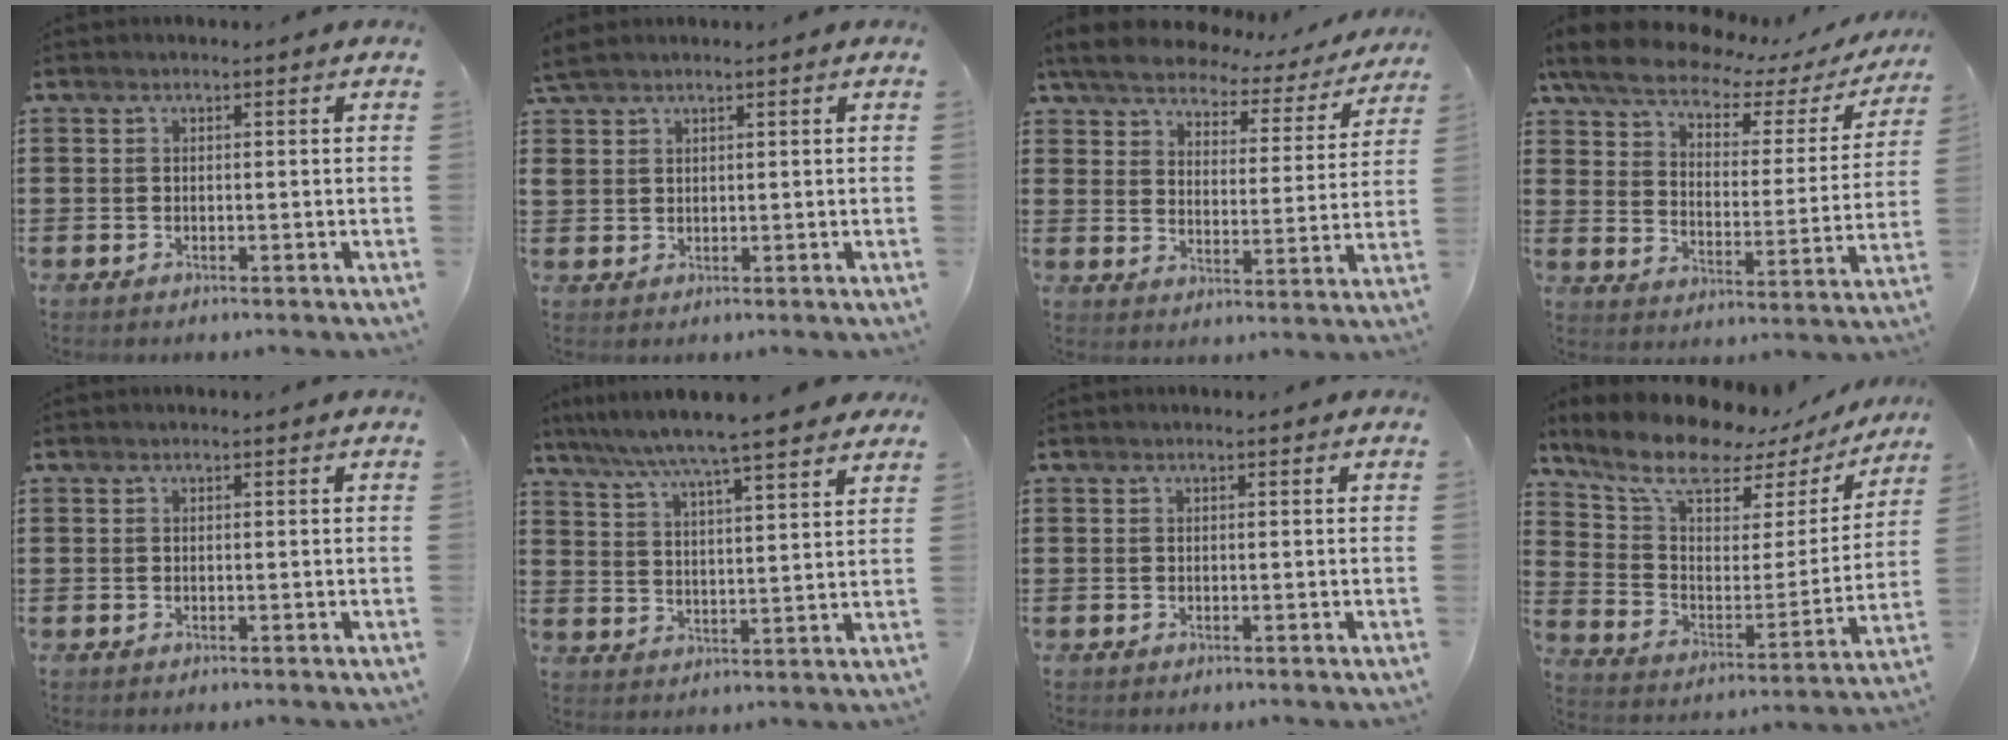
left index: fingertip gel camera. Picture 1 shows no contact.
{"total": 2.7, "force": [2.2, 1.5, 0.7], "torque": [-0.022, 0.008, 0.042]}
{"total": 5.3, "force": [4.9, 1.2, 1.5], "torque": [-0.056, -0.028, 0.082]}
{"total": 6.9, "force": [5.7, 2.3, 3.1], "torque": [-0.086, -0.029, 0.097]}
{"total": 0.0}
{"total": 6.5, "force": [5.8, -0.4, 3.0], "torque": [-0.083, -0.031, 0.096]}
{"total": 0.0}
{"total": 11.3, "force": [9.2, 3.3, 5.6], "torque": [-0.135, -0.060, 0.158]}